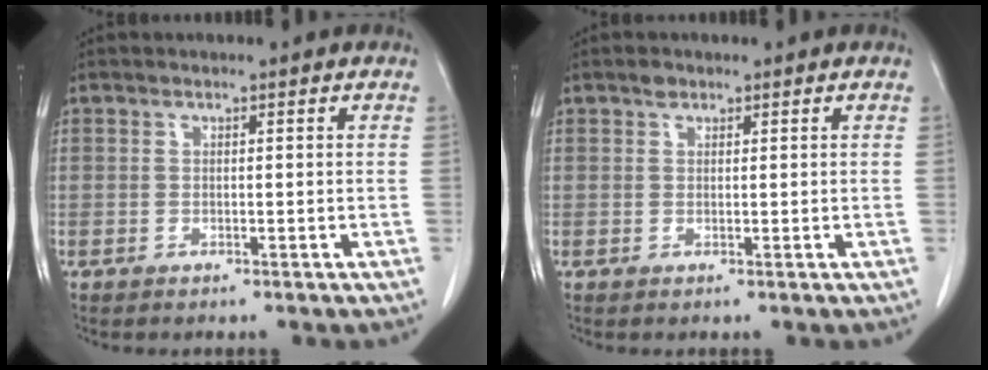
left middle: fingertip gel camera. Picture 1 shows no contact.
{"total": 1.0, "force": [0.7, 0.6, 0.3], "torque": [-0.006, 0.001, 0.010]}